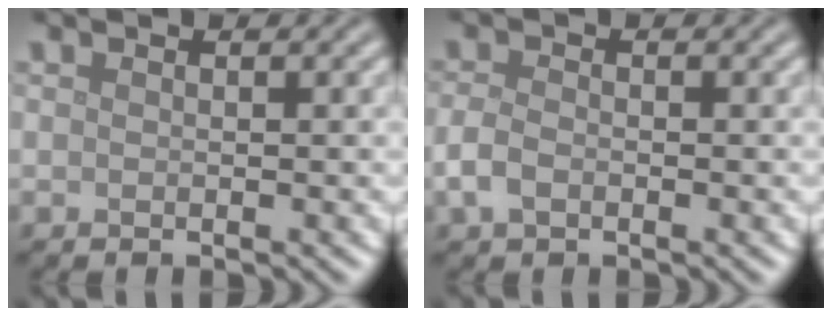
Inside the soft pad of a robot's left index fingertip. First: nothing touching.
{"total": 2.0, "force": [-0.8, 1.3, 1.3], "torque": [-0.029, 0.000, -0.020]}